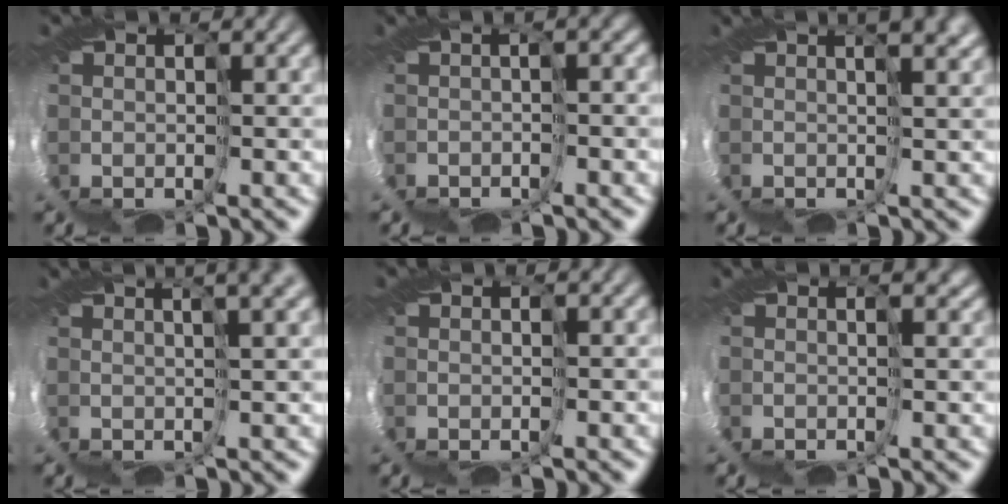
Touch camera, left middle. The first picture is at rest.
{"total": 2.9, "force": [-1.6, -2.0, -1.3], "torque": [0.022, -0.010, -0.005]}
{"total": 2.3, "force": [1.2, -1.9, 0.6], "torque": [-0.011, -0.003, 0.028]}
{"total": 3.3, "force": [2.0, -1.5, 2.1], "torque": [-0.033, 0.010, 0.041]}
{"total": 0.0}
{"total": 2.4, "force": [0.3, -2.0, -1.4], "torque": [0.016, -0.005, 0.013]}